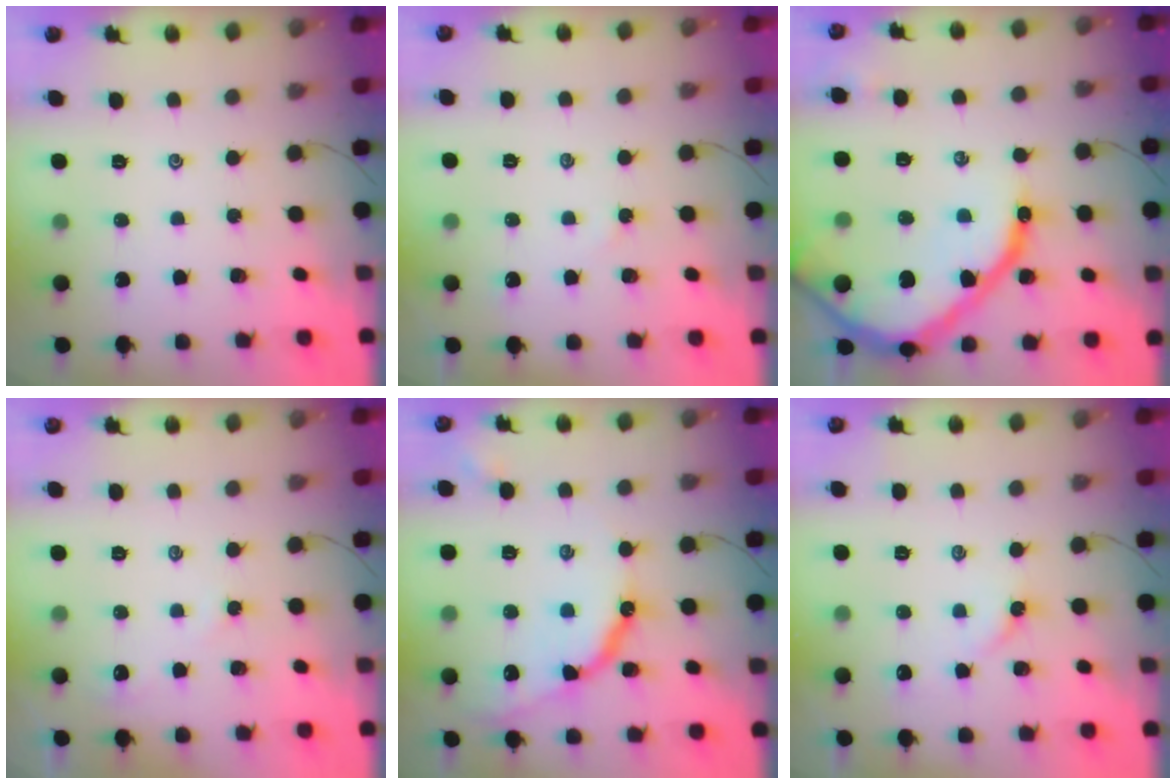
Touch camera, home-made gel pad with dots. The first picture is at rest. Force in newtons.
{"total": 3.0, "press": 2.9, "slide": 0.3}
{"total": 21.7, "press": 21.6, "slide": 1.9}
{"total": 2.4, "press": 2.4, "slide": 0.4}
{"total": 12.7, "press": 12.6, "slide": 1.2}
{"total": 3.8, "press": 3.8, "slide": 0.7}